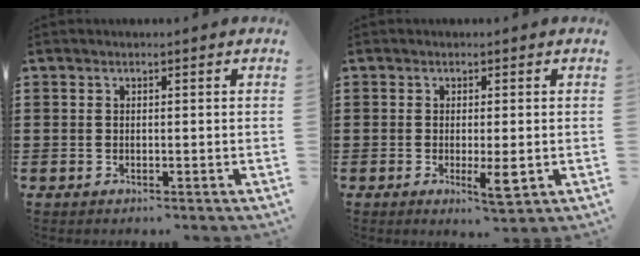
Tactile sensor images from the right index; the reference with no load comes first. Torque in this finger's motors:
{"motor_torque": [0.21, -0.14, 0.36, 0.08]}